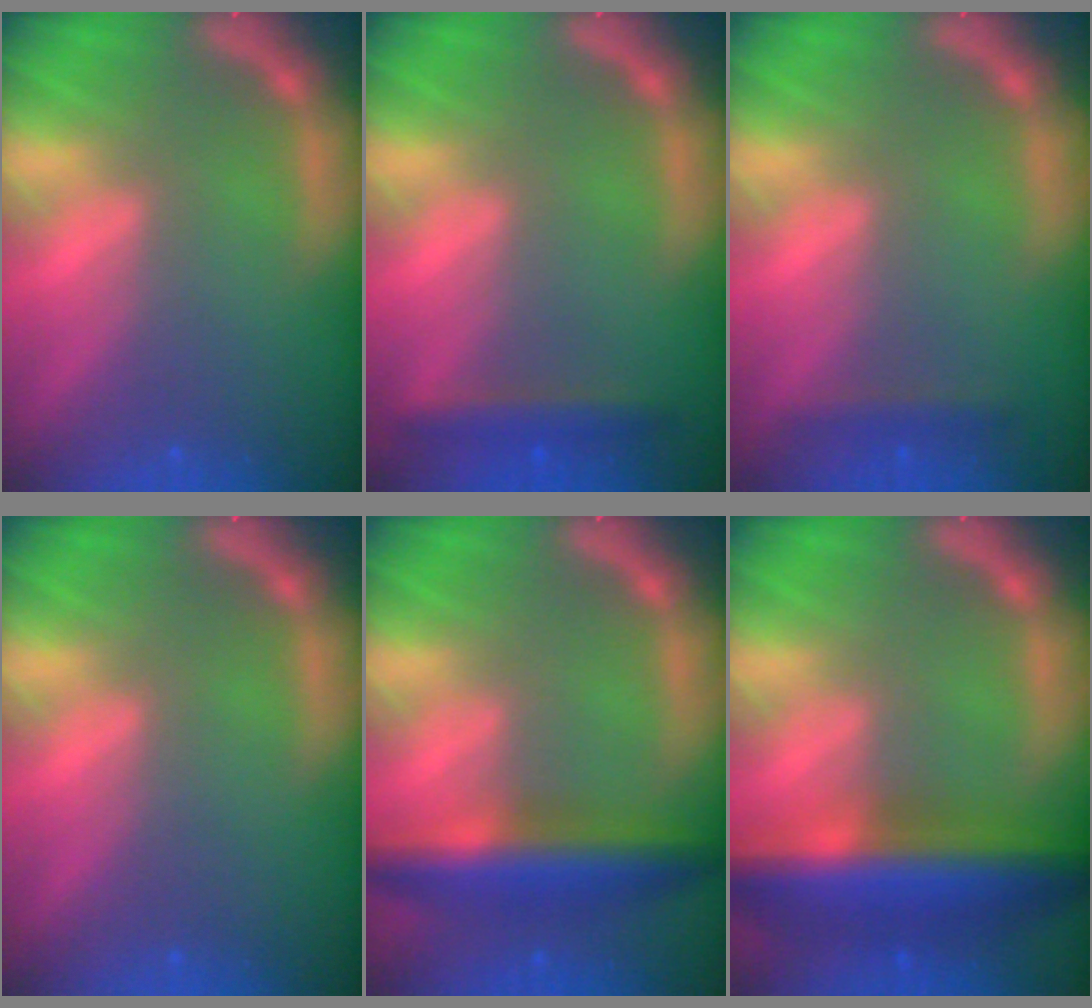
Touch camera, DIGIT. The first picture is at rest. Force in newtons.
{"total": 2.4}
{"total": 1.4}
{"total": 0.0}
{"total": 6.5}
{"total": 9.5}